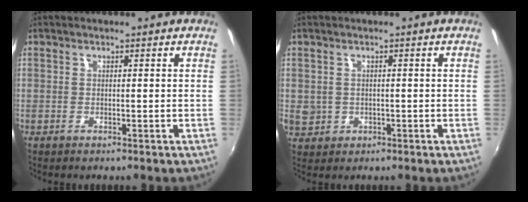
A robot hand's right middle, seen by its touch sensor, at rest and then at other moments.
{"total": 4.3, "force": [-0.2, 4.1, 1.4], "torque": [-0.032, 0.000, 0.004]}